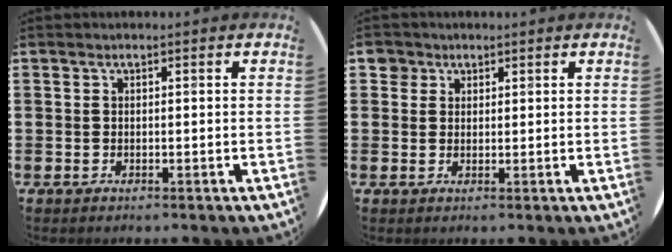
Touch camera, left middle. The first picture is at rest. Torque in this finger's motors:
{"motor_torque": [0.02, 0.00, -0.02, 0.00]}